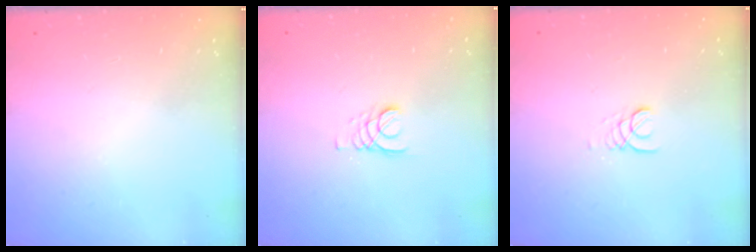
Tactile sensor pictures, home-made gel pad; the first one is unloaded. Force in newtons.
{"total": 2.7, "press": 2.7, "slide": 0.3}
{"total": 1.4, "press": 1.4, "slide": 0.2}